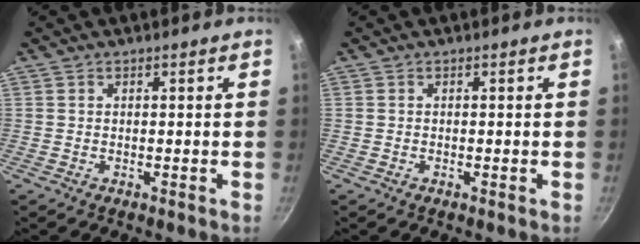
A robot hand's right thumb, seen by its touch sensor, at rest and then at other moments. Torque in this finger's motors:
{"motor_torque": [0.03, -0.16, -0.16, -0.07, 0.06]}